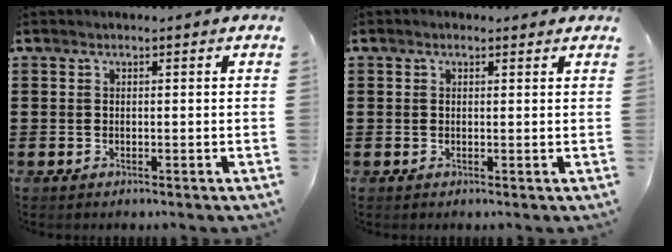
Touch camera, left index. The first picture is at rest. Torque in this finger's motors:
{"motor_torque": [2.14, 0.00, 0.39, 0.03]}